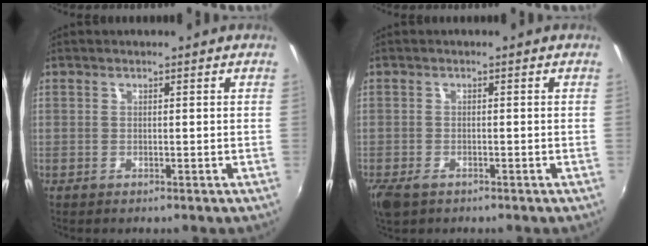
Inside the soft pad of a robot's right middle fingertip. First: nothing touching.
{"total": 3.9, "force": [-2.6, 1.9, 2.3], "torque": [-0.055, -0.016, -0.047]}